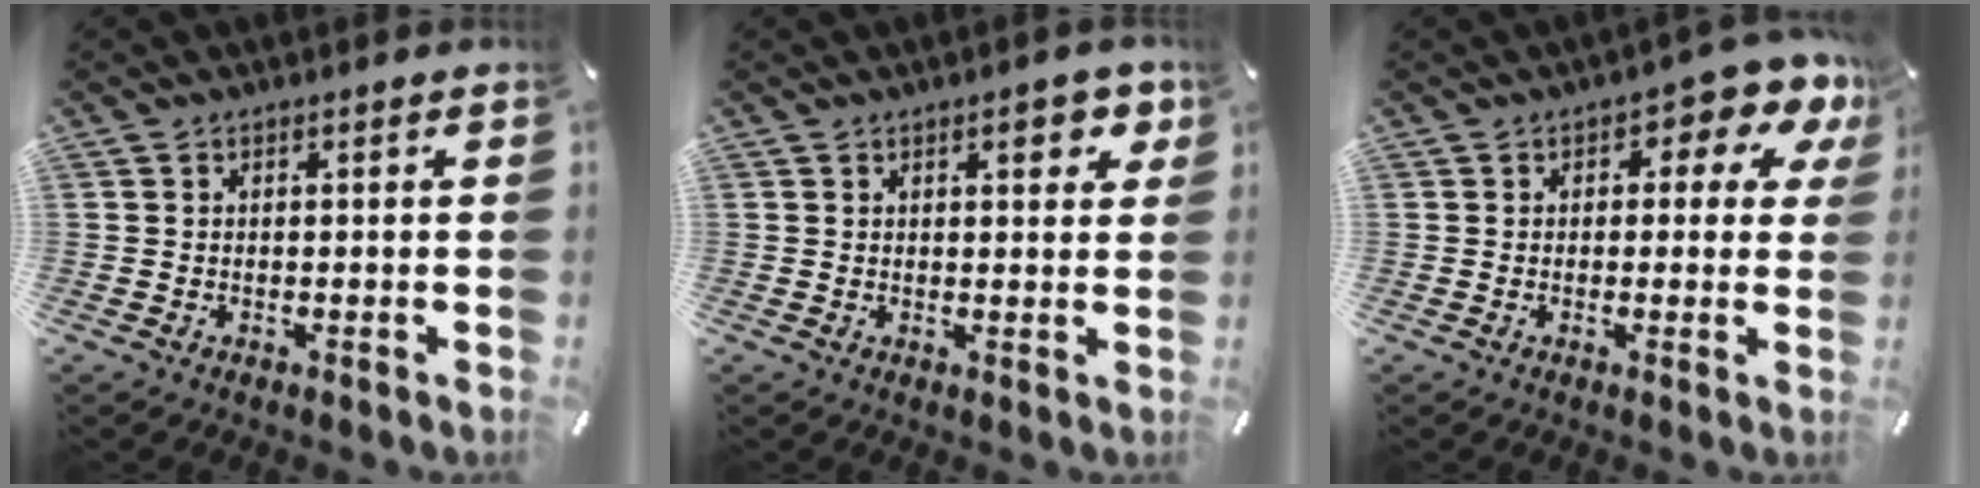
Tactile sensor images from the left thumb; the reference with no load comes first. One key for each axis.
{"total": 5.3, "fx": 2.6, "fy": 2.2, "fz": 4.1, "tx": -0.047, "ty": -0.009, "tz": 0.036}
{"total": 6.9, "fx": 2.9, "fy": 3.9, "fz": 4.9, "tx": -0.056, "ty": -0.016, "tz": 0.042}